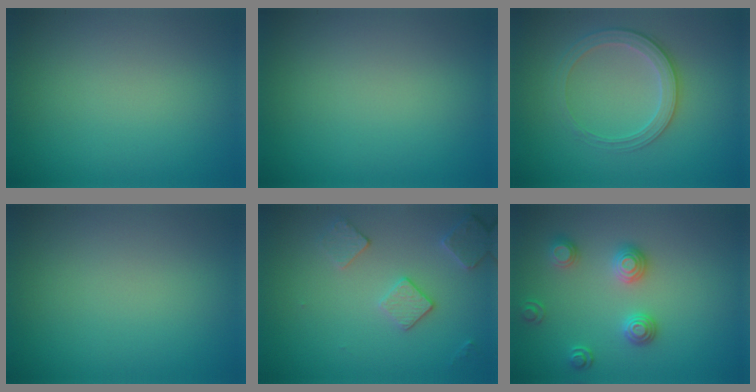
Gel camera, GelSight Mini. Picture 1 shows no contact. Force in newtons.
{"total": 0.0}
{"total": 2.8, "press": 2.6, "slide": 0.9}
{"total": 0.0}
{"total": 2.7, "press": 2.7, "slide": 0.7}
{"total": 2.7, "press": 2.6, "slide": 0.9}